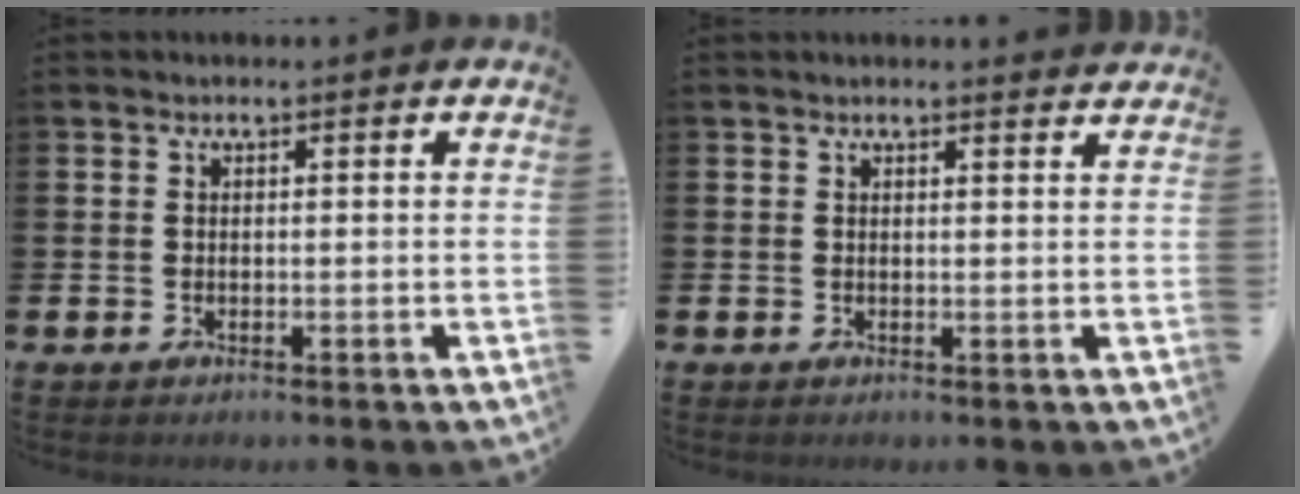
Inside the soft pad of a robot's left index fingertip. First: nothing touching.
{"total": 1.1, "force": [1.1, -0.1, 0.1], "torque": [0.006, -0.008, 0.018]}